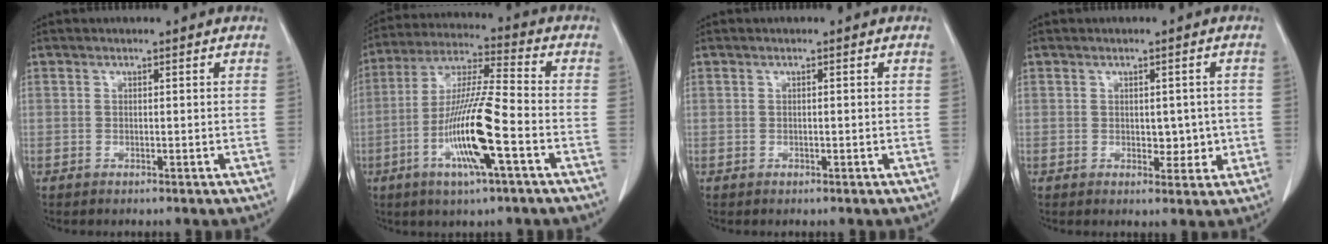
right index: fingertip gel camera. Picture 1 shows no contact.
{"total": 14.9, "force": [-5.0, 1.1, 14.0], "torque": [-0.280, -0.009, -0.095]}
{"total": 0.6, "force": [0.0, 0.5, 0.4], "torque": [-0.008, 0.001, 0.001]}
{"total": 4.7, "force": [-0.3, 2.9, 3.8], "torque": [-0.049, 0.009, 0.007]}